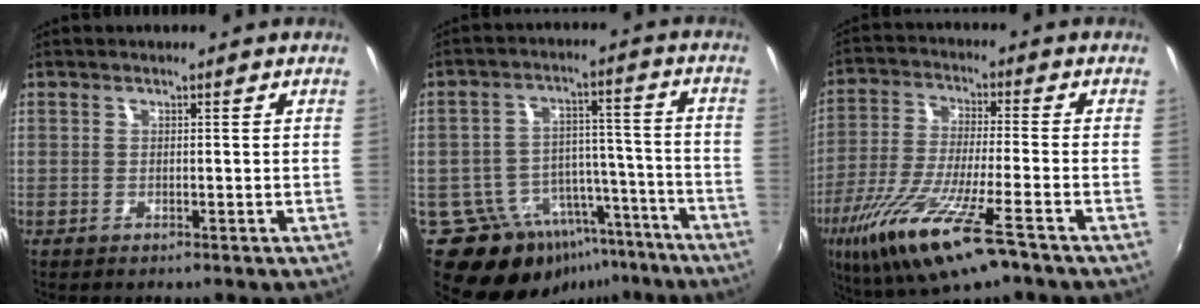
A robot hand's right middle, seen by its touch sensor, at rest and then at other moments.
{"total": 16.4, "force": [-12.1, 9.6, 5.7], "torque": [-0.116, 0.034, -0.161]}
{"total": 17.1, "force": [-9.6, 2.7, 13.9], "torque": [-0.280, -0.055, -0.181]}